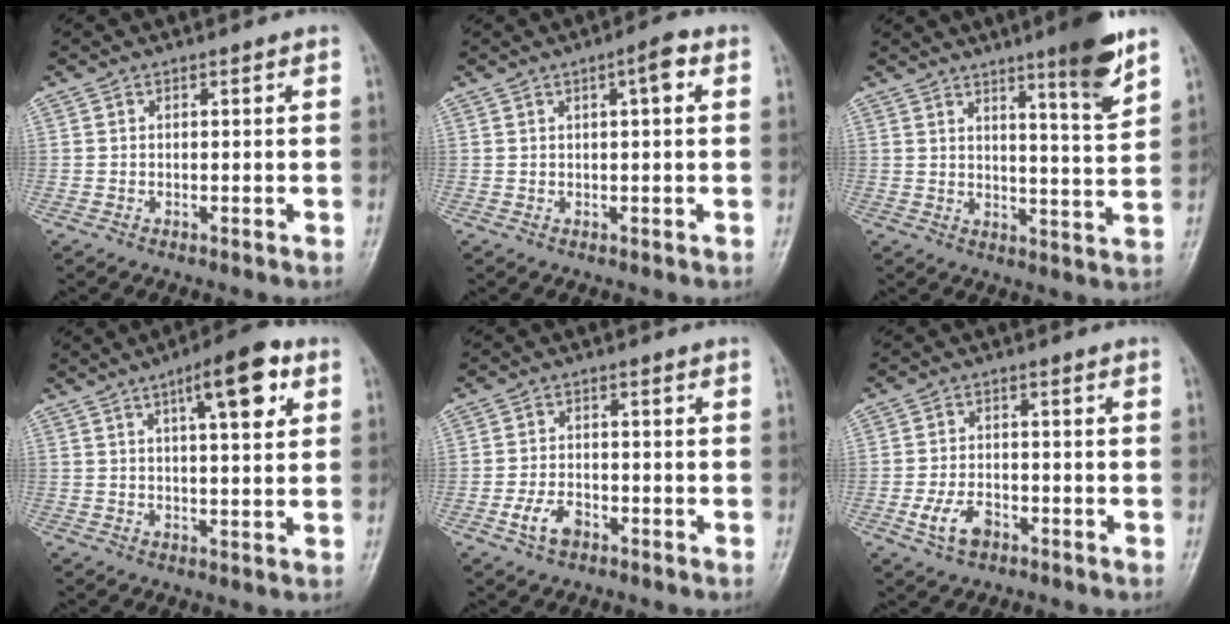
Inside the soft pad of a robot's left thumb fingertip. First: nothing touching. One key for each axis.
{"total": 3.6, "fx": 1.2, "fy": 0.8, "fz": 3.3, "tx": -0.050, "ty": 0.008, "tz": 0.015}
{"total": 10.0, "fx": 6.4, "fy": 0.7, "fz": 7.6, "tx": -0.100, "ty": -0.046, "tz": 0.092}
{"total": 10.7, "fx": 4.7, "fy": 3.1, "fz": 9.0, "tx": -0.118, "ty": -0.007, "tz": 0.066}
{"total": 4.6, "fx": -2.3, "fy": 2.7, "fz": 2.8, "tx": -0.052, "ty": 0.016, "tz": -0.044}
{"total": 5.4, "fx": -2.5, "fy": 3.3, "fz": 3.5, "tx": -0.066, "ty": 0.013, "tz": -0.044}